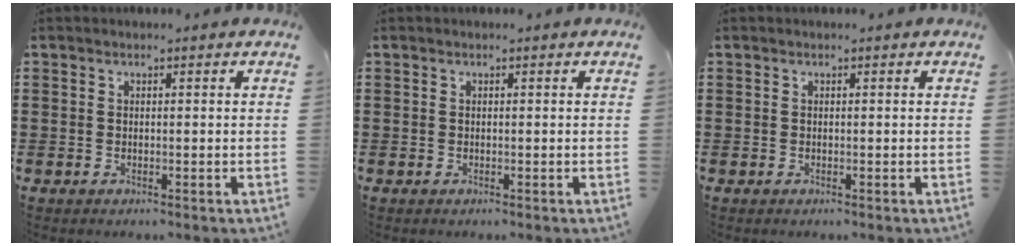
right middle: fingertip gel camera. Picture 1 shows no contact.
{"total": 0.0}
{"total": 0.0}